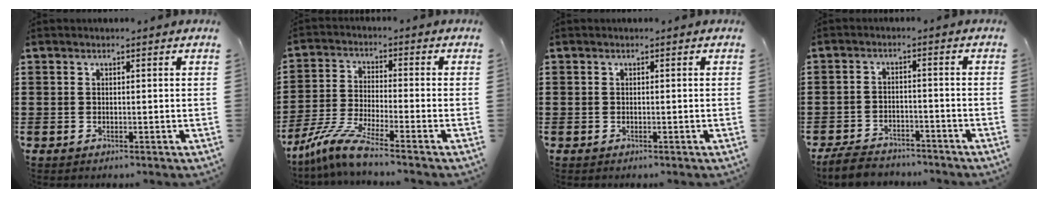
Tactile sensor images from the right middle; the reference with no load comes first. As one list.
[{"total": 7.1, "force": [-5.8, 0.4, 4.1], "torque": [-0.097, -0.014, -0.115]}, {"total": 0.0}, {"total": 4.4, "force": [-4.3, 0.8, 0.7], "torque": [-0.028, 0.001, -0.090]}]